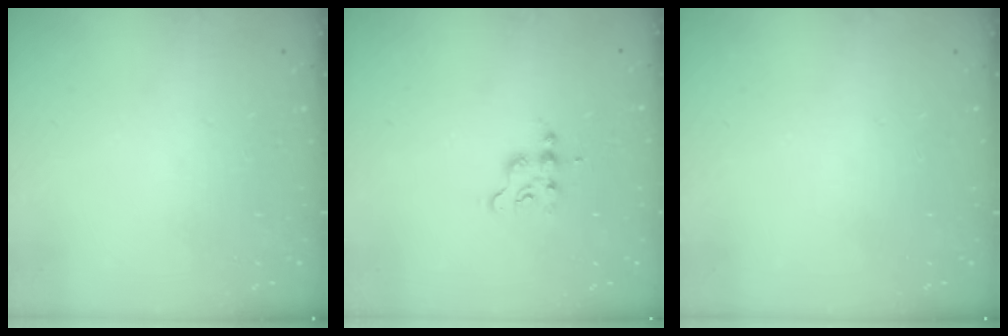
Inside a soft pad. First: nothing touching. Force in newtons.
{"total": 3.0, "press": 3.0, "slide": 0.4}
{"total": 0.0}